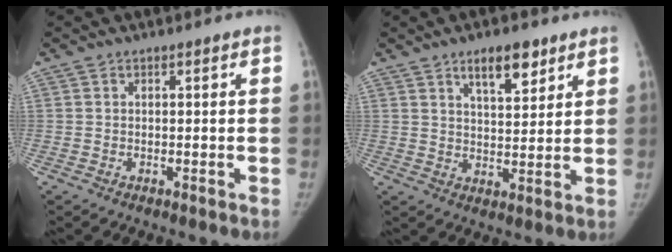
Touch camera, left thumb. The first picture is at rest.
{"total": 7.7, "force": [4.9, 2.9, 5.1], "torque": [-0.058, -0.034, 0.078]}